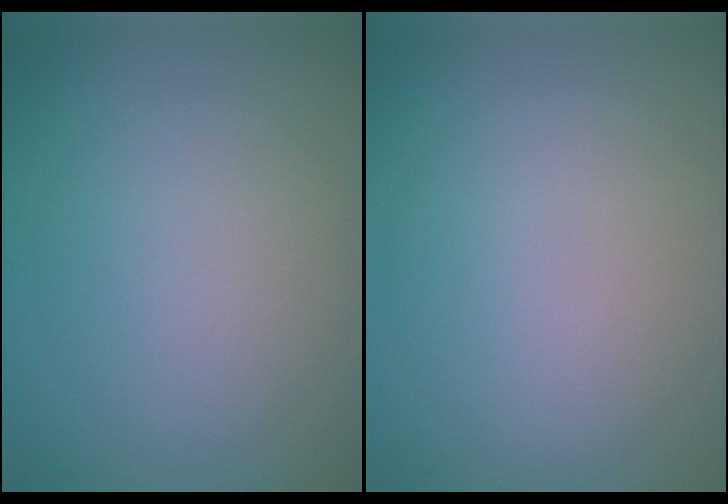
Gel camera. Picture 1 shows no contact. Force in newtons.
{"total": 0.0}